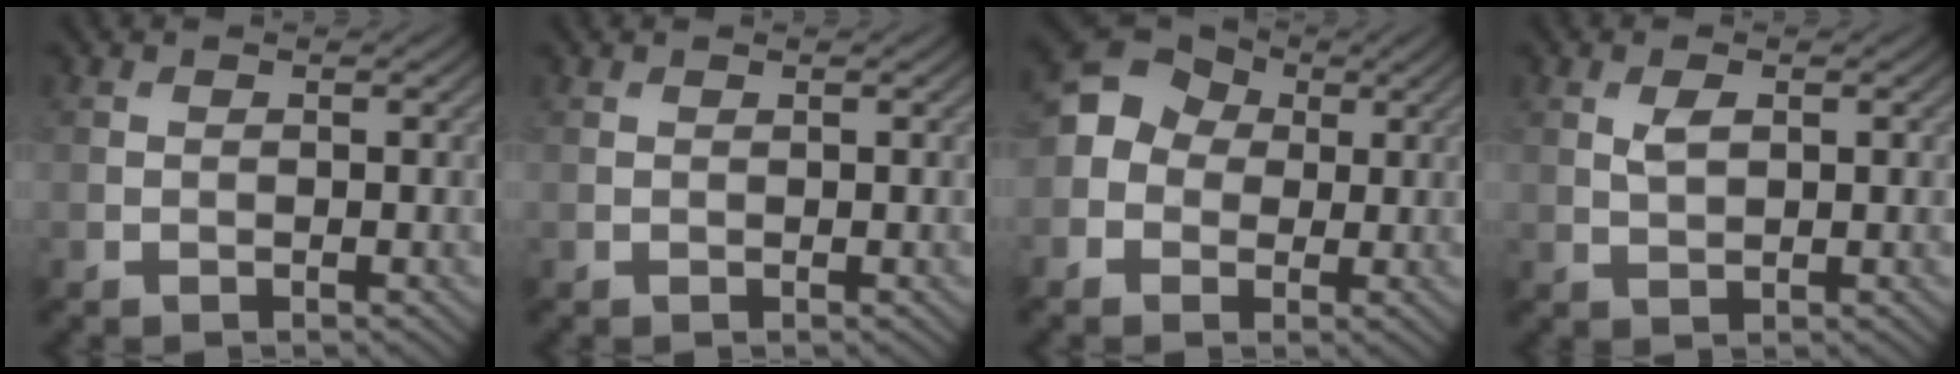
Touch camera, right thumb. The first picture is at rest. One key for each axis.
{"total": 0.0}
{"total": 8.1, "fx": 0.4, "fy": 7.2, "fz": 3.7, "tx": -0.097, "ty": 0.018, "tz": -0.023}
{"total": 2.1, "fx": 0.7, "fy": 1.0, "fz": 1.7, "tx": -0.036, "ty": 0.000, "tz": 0.013}